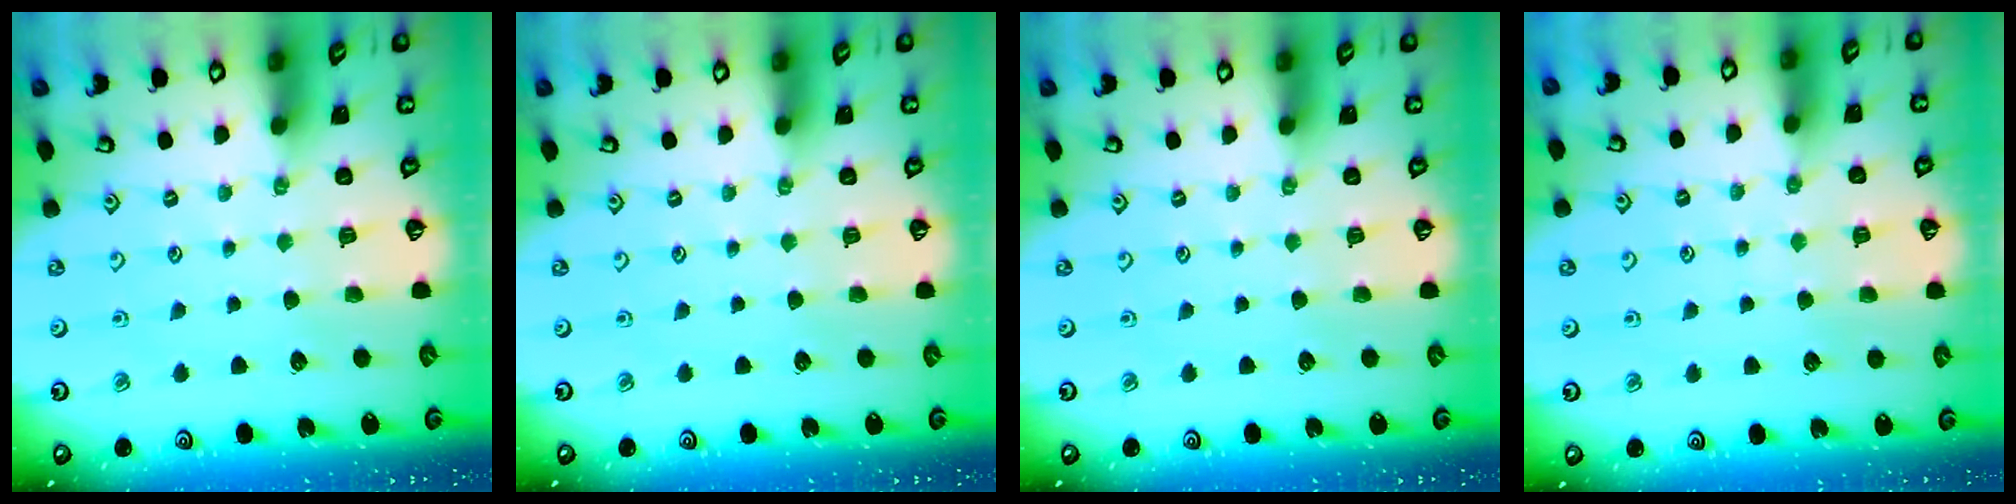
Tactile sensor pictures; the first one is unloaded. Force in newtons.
{"total": 0.0}
{"total": 0.0}
{"total": 4.8, "press": 4.7, "slide": 0.6}